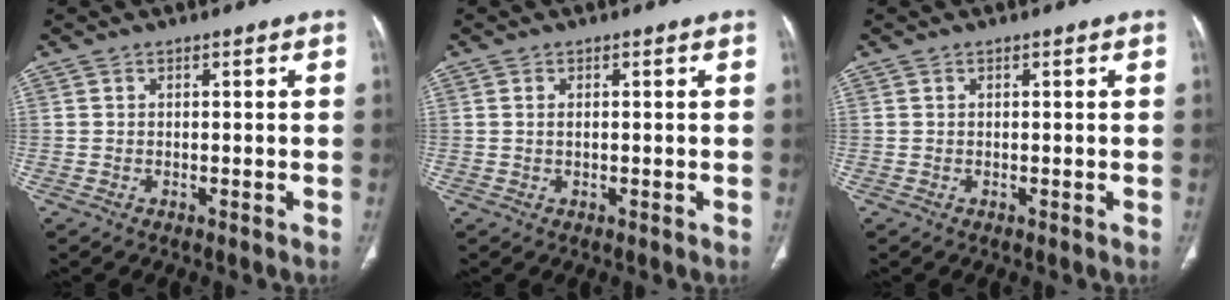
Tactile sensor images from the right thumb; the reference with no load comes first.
{"total": 0.7, "force": [0.2, 0.3, 0.6], "torque": [-0.016, 0.002, 0.006]}
{"total": 0.0}